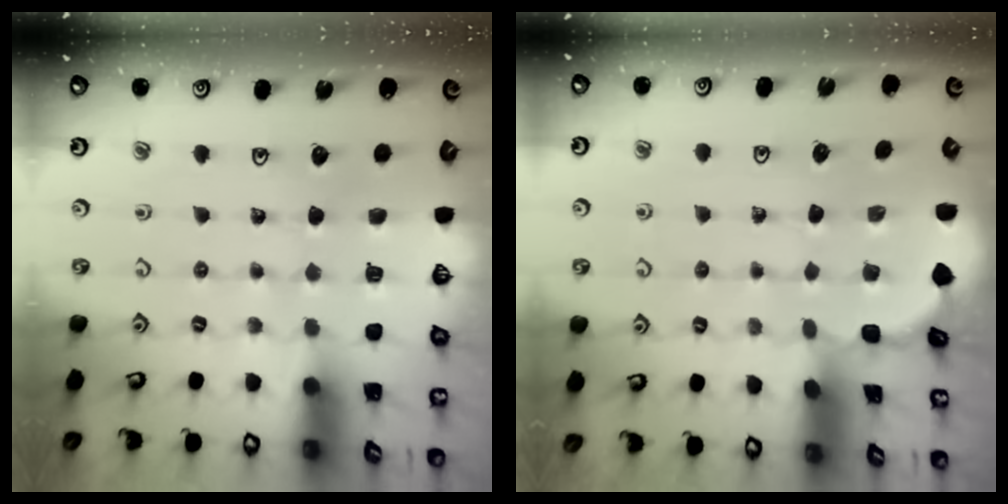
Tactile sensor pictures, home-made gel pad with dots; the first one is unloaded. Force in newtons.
{"total": 1.3, "press": 1.3, "slide": 0.1}